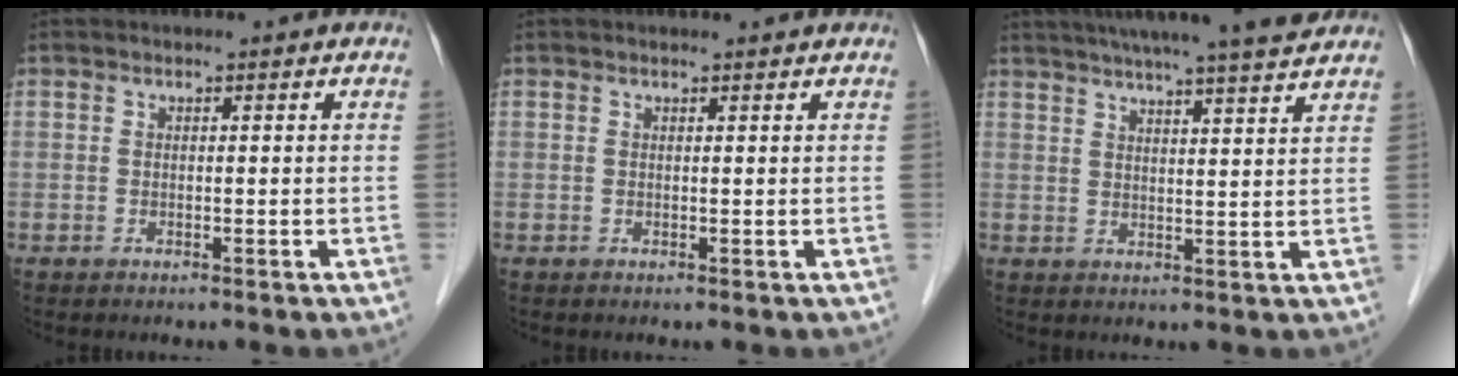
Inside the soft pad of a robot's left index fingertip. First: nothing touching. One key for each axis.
{"total": 1.3, "fx": 1.3, "fy": 0.0, "fz": 0.2, "tx": -0.010, "ty": 0.004, "tz": 0.016}
{"total": 15.2, "fx": 13.3, "fy": 0.0, "fz": 7.4, "tx": -0.122, "ty": 0.018, "tz": 0.177}